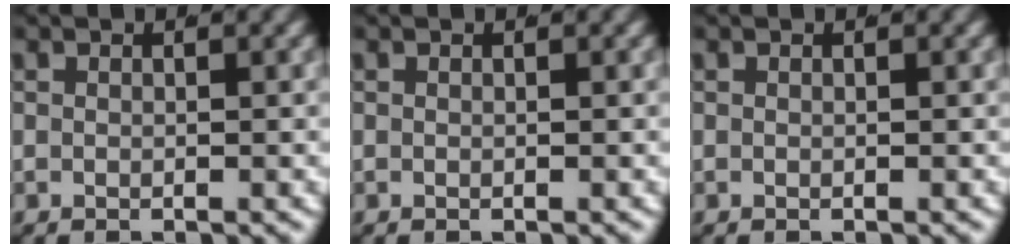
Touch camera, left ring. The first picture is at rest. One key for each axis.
{"total": 0.0}
{"total": 0.0}